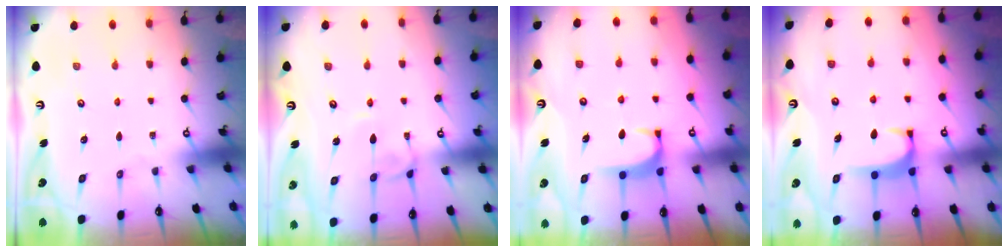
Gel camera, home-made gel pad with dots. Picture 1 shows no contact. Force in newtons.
{"total": 3.1, "press": 3.1, "slide": 0.3}
{"total": 1.6, "press": 1.5, "slide": 0.5}
{"total": 1.8, "press": 1.8, "slide": 0.5}